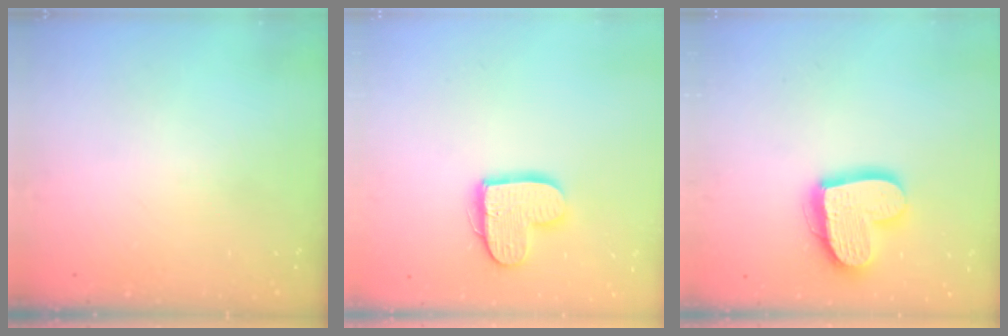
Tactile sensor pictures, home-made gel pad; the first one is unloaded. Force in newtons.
{"total": 13.4, "press": 13.3, "slide": 1.2}
{"total": 16.9, "press": 16.8, "slide": 1.6}